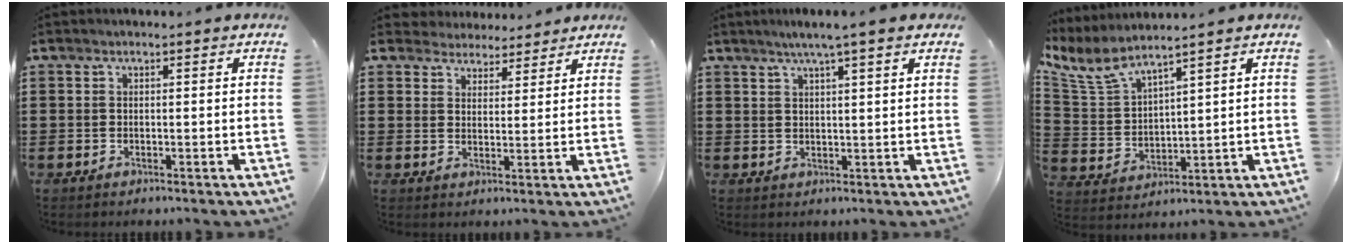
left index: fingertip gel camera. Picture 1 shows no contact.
{"total": 3.6, "force": [3.4, 1.2, -0.4], "torque": [-0.009, -0.005, 0.064]}
{"total": 3.6, "force": [2.6, -0.3, 2.5], "torque": [-0.055, 0.000, 0.045]}
{"total": 6.4, "force": [5.3, 1.5, 3.2], "torque": [-0.093, -0.025, 0.092]}